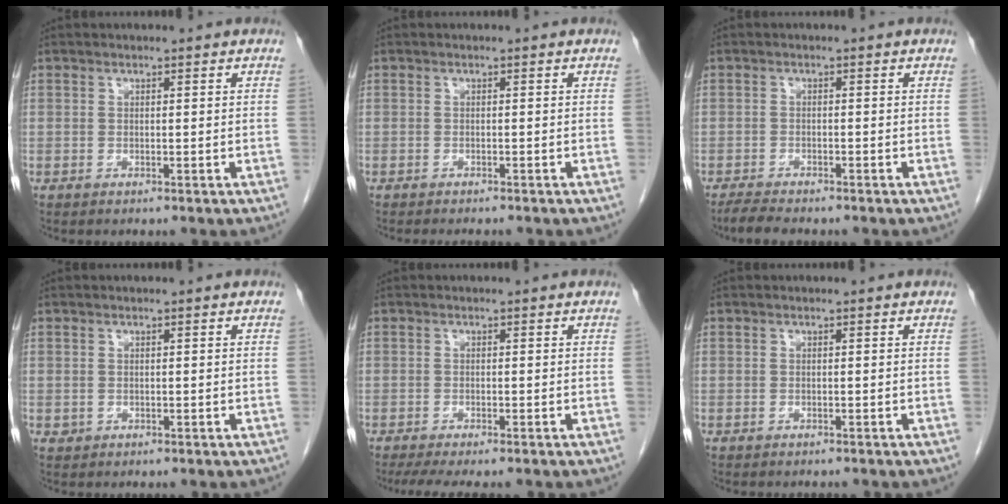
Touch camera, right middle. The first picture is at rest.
{"total": 3.0, "force": [-2.7, 0.6, 1.2], "torque": [-0.014, -0.005, -0.031]}
{"total": 3.5, "force": [-3.1, 0.6, 1.6], "torque": [-0.033, -0.010, -0.051]}
{"total": 0.5, "force": [0.0, 0.5, 0.1], "torque": [-0.001, 0.002, 0.000]}
{"total": 5.9, "force": [-4.8, 0.8, 3.3], "torque": [-0.045, -0.013, -0.075]}
{"total": 1.8, "force": [-1.7, 0.4, 0.5], "torque": [-0.012, -0.003, -0.021]}